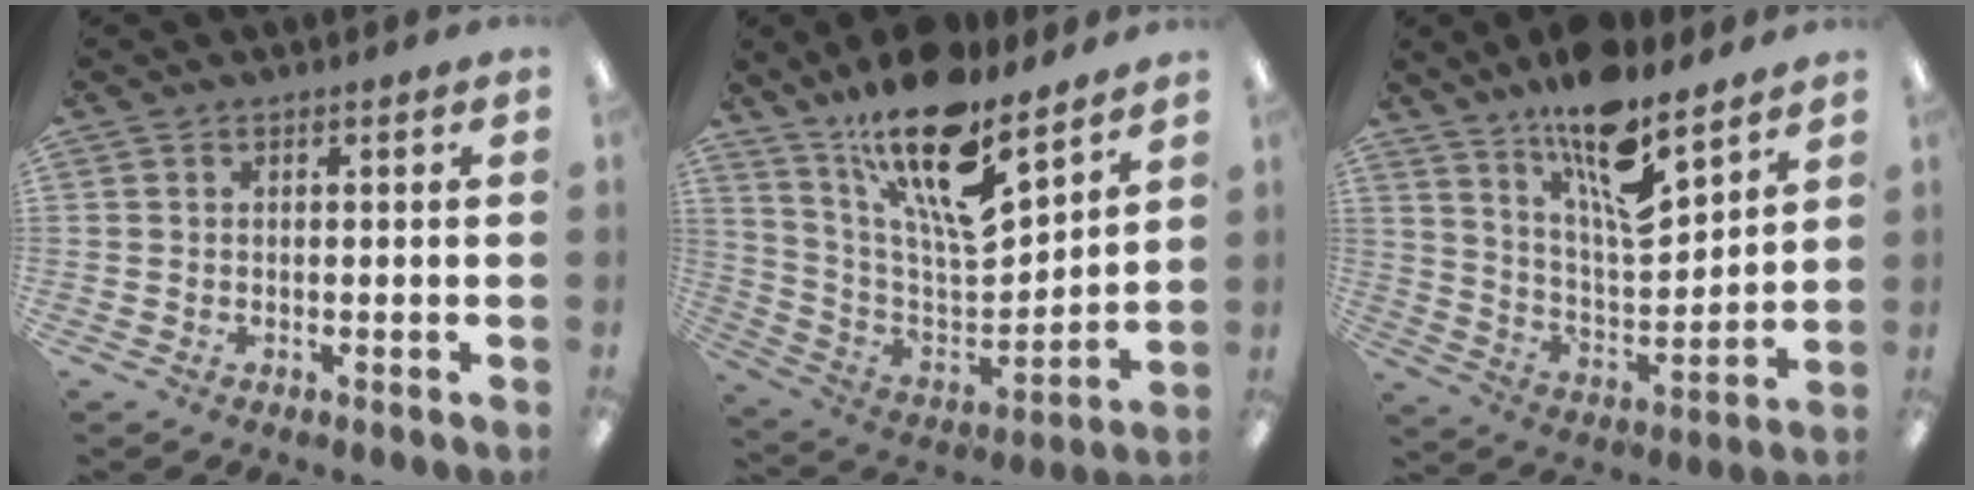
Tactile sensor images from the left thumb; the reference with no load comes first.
{"total": 20.6, "force": [14.3, 6.9, 13.1], "torque": [-0.232, -0.093, 0.248]}
{"total": 15.9, "force": [11.5, 4.9, 9.8], "torque": [-0.170, -0.070, 0.196]}